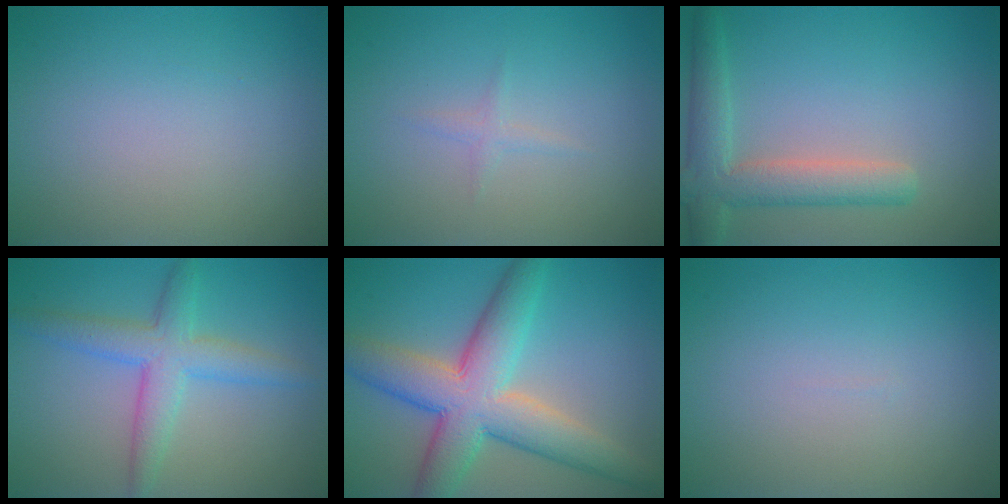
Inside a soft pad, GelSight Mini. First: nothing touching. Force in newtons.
{"total": 0.8, "press": 0.8, "slide": 0.1}
{"total": 4.6, "press": 4.6, "slide": 0.5}
{"total": 4.4, "press": 4.4, "slide": 0.2}
{"total": 8.8, "press": 8.8, "slide": 0.2}
{"total": 0.0}